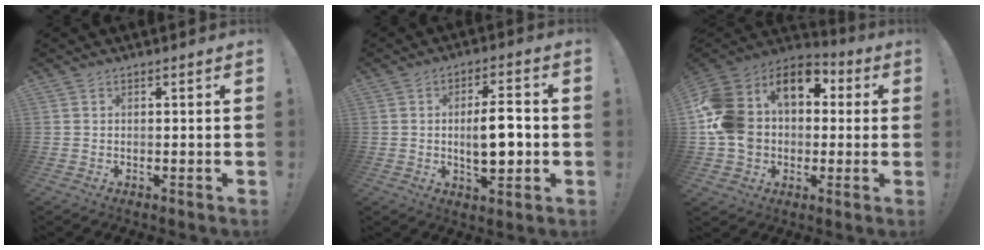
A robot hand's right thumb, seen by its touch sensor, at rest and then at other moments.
{"total": 10.2, "force": [-0.7, 3.9, 9.4], "torque": [-0.143, -0.003, -0.019]}
{"total": 17.8, "force": [3.1, 14.3, 10.1], "torque": [-0.187, 0.000, 0.070]}